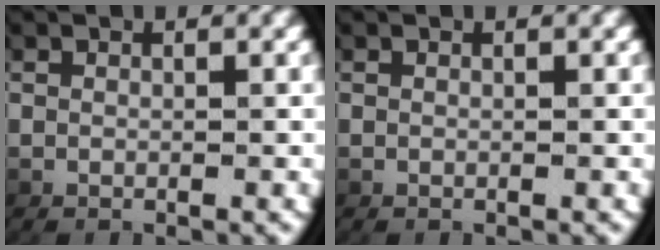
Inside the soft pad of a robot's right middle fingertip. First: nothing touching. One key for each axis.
{"total": 0.0}